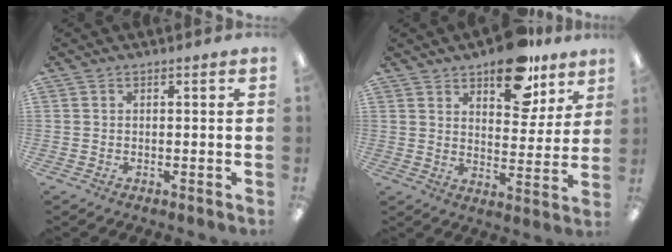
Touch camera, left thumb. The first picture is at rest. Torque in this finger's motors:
{"motor_torque": [1.64, 1.26, 1.14, -0.72, 0.14]}